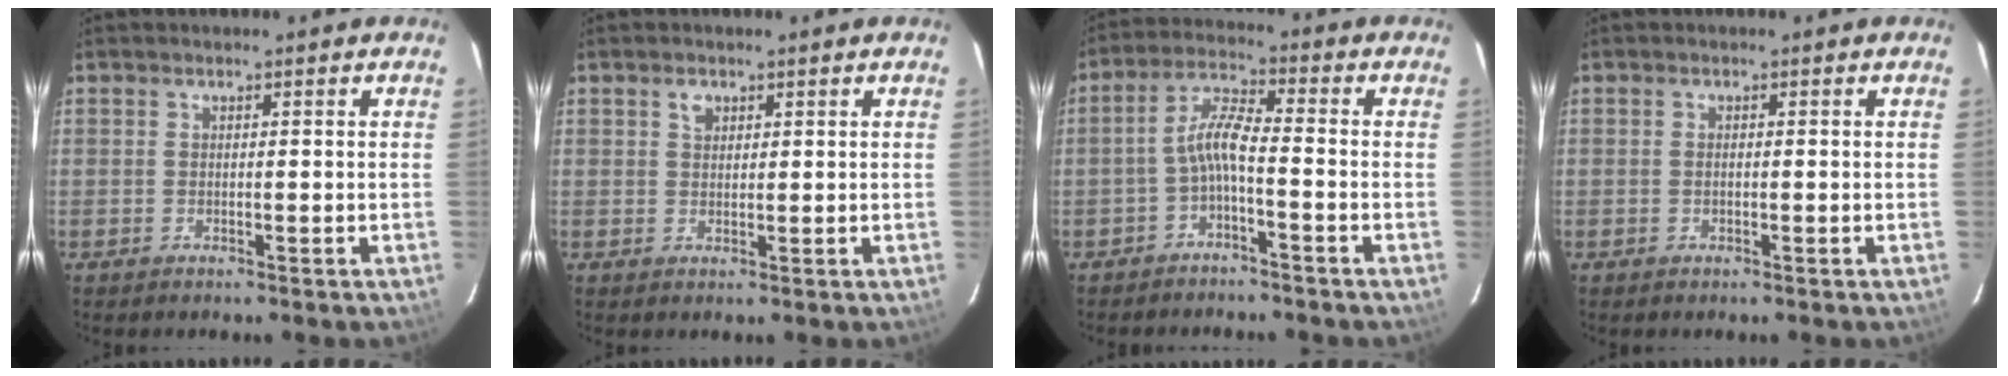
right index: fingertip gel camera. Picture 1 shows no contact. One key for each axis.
{"total": 1.8, "fx": 0.9, "fy": 1.3, "fz": 0.8, "tx": -0.011, "ty": 0.006, "tz": 0.016}
{"total": 5.1, "fx": -2.4, "fy": 0.5, "fz": 4.5, "tx": -0.107, "ty": 0.016, "tz": -0.045}
{"total": 0.6, "fx": -0.2, "fy": 0.3, "fz": 0.5, "tx": -0.011, "ty": 0.000, "tz": -0.004}